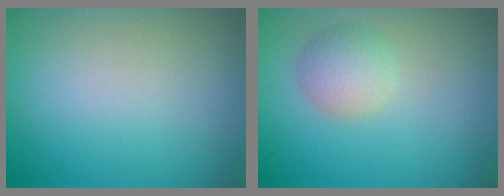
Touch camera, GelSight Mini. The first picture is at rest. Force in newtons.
{"total": 2.7, "press": 2.7, "slide": 0.2}